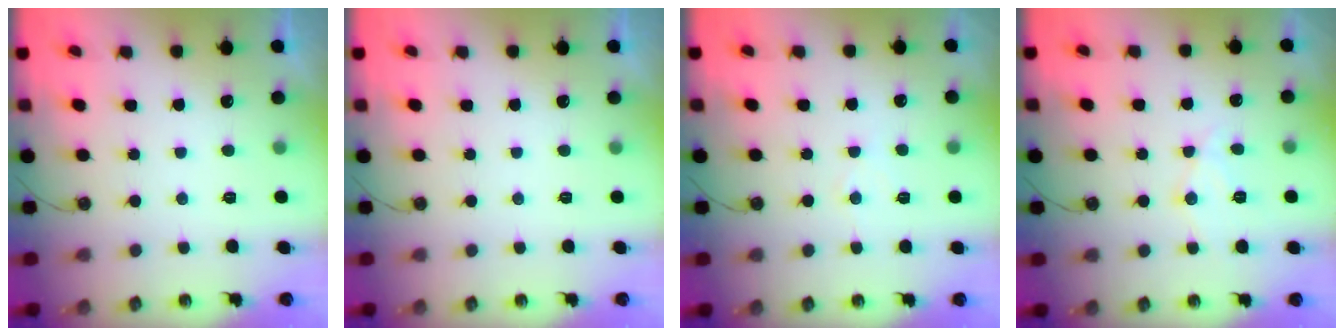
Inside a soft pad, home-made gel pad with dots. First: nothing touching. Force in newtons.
{"total": 0.0}
{"total": 6.0, "press": 5.9, "slide": 0.6}
{"total": 10.0, "press": 10.0, "slide": 0.2}